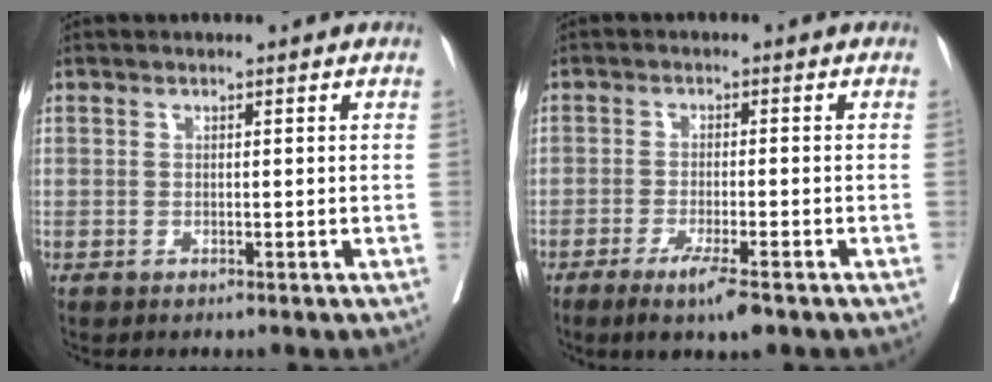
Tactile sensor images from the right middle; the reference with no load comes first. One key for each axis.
{"total": 5.9, "fx": -3.8, "fy": 0.3, "fz": 4.5, "tx": -0.076, "ty": -0.014, "tz": -0.063}